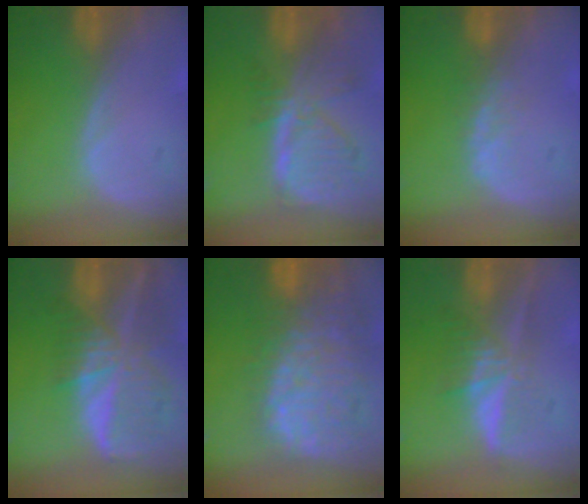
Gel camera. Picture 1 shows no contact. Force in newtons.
{"total": 8.2, "press": 7.1, "slide": 4.0}
{"total": 1.9, "press": 1.8, "slide": 0.5}
{"total": 9.5, "press": 8.2, "slide": 4.7}
{"total": 12.7, "press": 11.1, "slide": 6.1}
{"total": 5.4, "press": 5.2, "slide": 1.6}